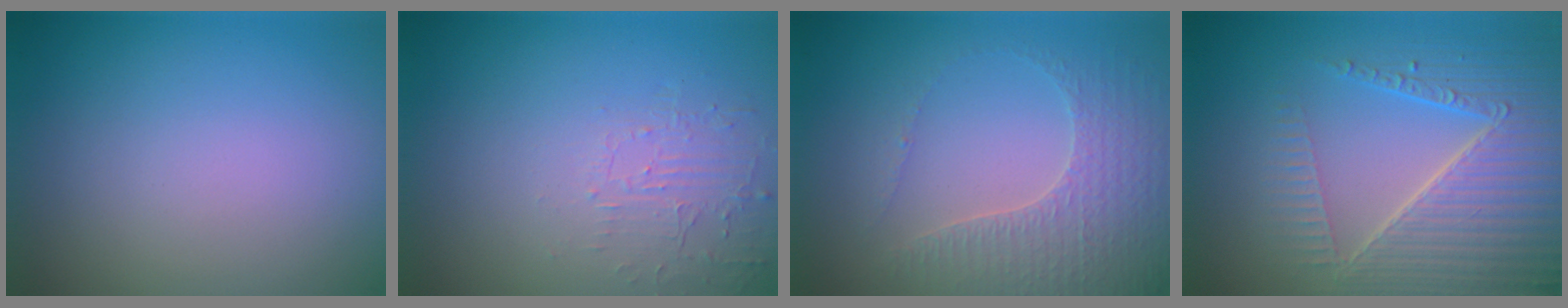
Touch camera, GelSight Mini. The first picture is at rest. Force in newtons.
{"total": 1.6, "press": 0.3, "slide": 1.6}
{"total": 3.3, "press": 3.2, "slide": 0.8}
{"total": 6.9, "press": 5.3, "slide": 4.4}